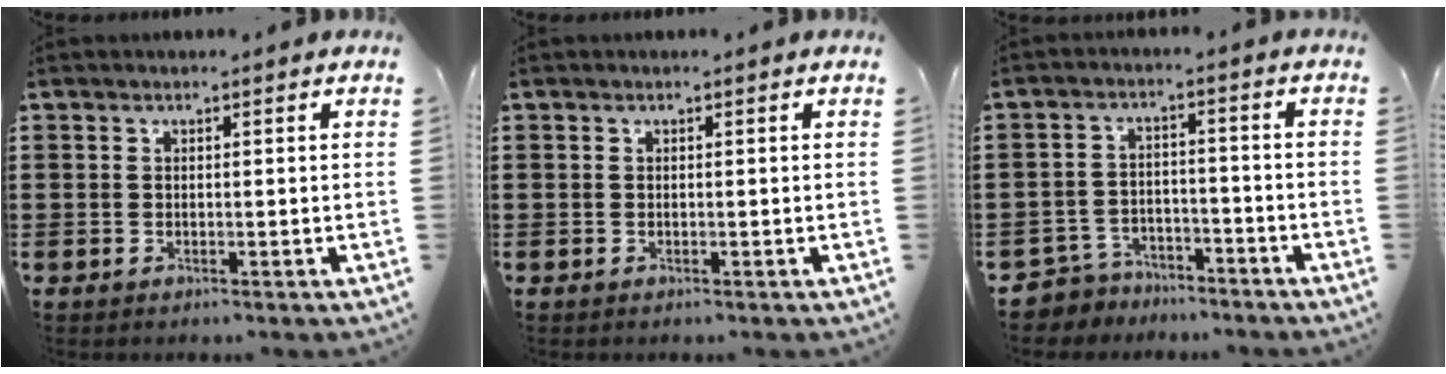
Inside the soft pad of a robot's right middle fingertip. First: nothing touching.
{"total": 0.0}
{"total": 4.3, "force": [-4.1, 1.2, -0.1], "torque": [-0.014, 0.004, -0.091]}